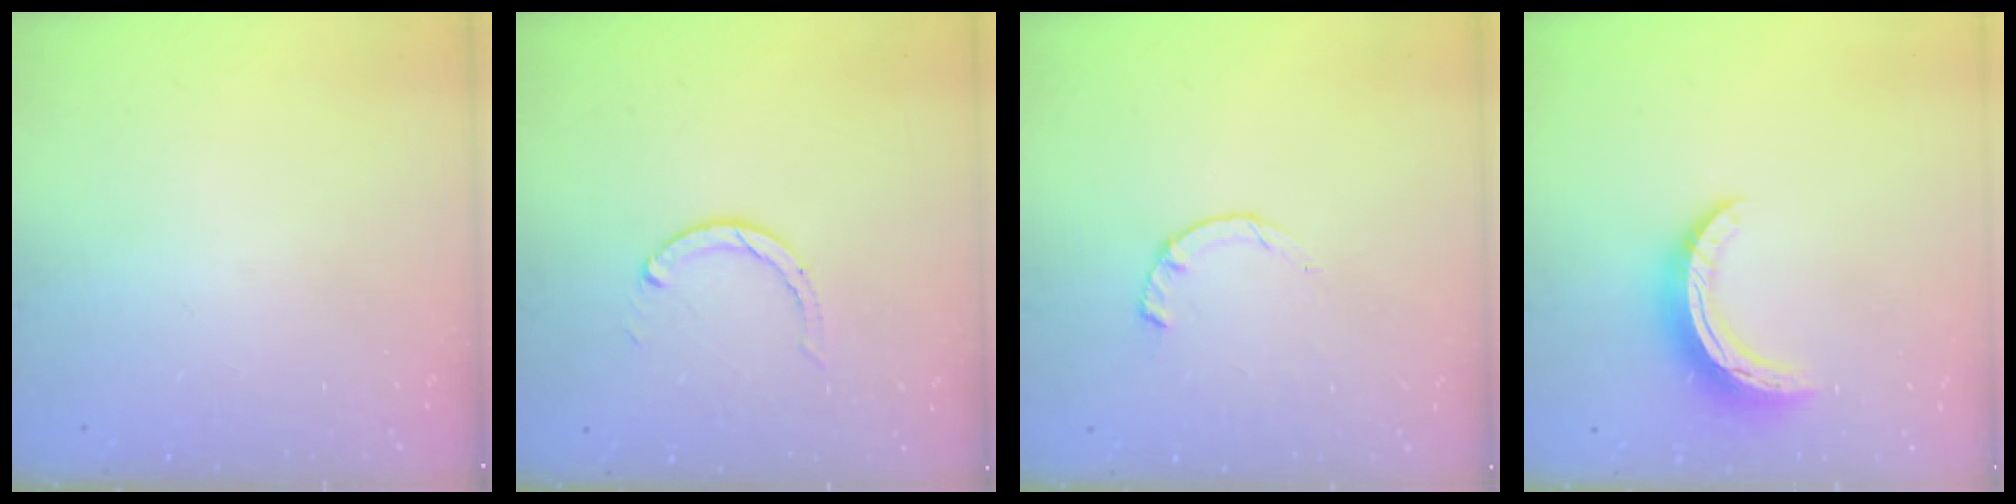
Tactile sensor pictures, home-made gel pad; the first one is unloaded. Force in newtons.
{"total": 1.9, "press": 1.9, "slide": 0.2}
{"total": 2.3, "press": 2.3, "slide": 0.4}
{"total": 10.4, "press": 10.3, "slide": 0.5}